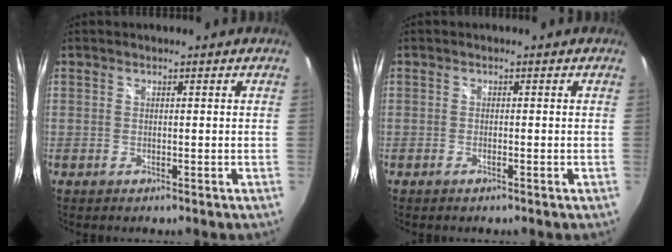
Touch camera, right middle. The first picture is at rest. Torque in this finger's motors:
{"motor_torque": [-0.26, 0.05, 0.03, -0.01]}